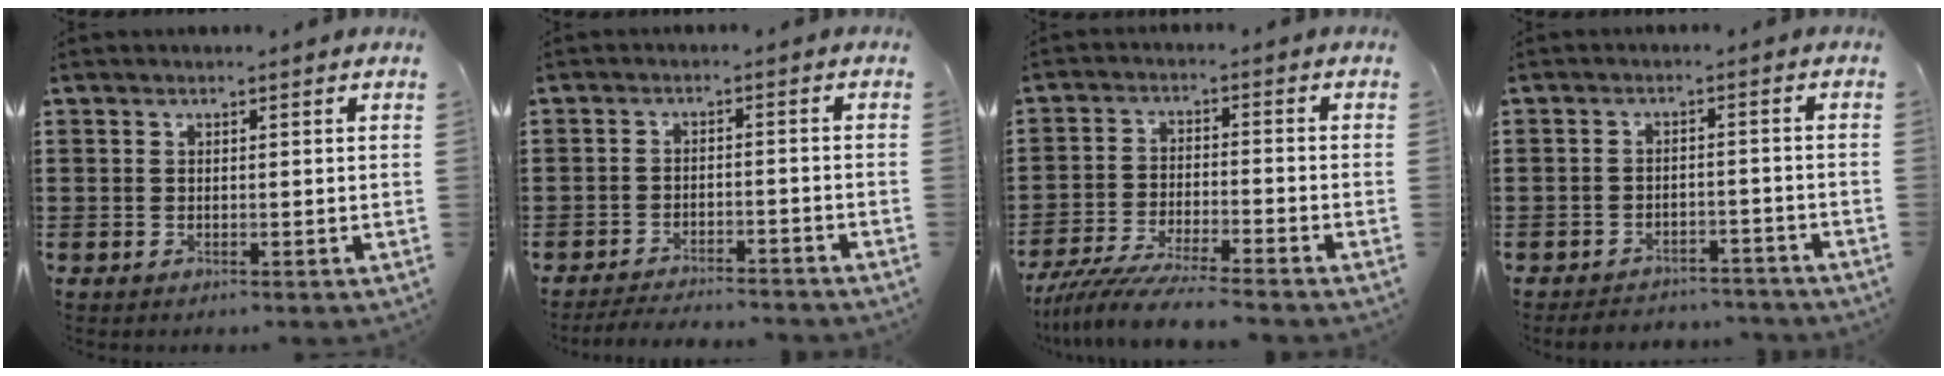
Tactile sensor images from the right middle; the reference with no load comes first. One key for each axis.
{"total": 3.3, "fx": -3.3, "fy": 0.1, "fz": 0.4, "tx": -0.009, "ty": 0.002, "tz": -0.068}
{"total": 6.8, "fx": -6.4, "fy": -0.2, "fz": 2.4, "tx": -0.058, "ty": -0.013, "tz": -0.126}
{"total": 3.2, "fx": -3.2, "fy": 0.5, "fz": 0.1, "tx": -0.007, "ty": 0.003, "tz": -0.068}